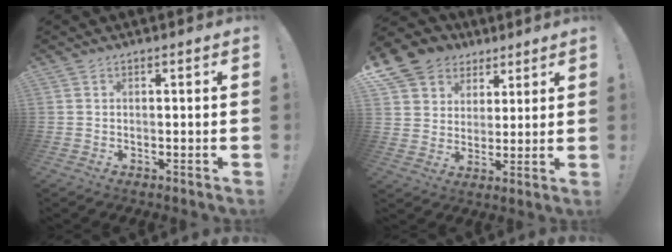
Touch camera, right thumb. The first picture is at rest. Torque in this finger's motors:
{"motor_torque": [-0.46, 1.21, 0.78, 0.18, 0.18]}